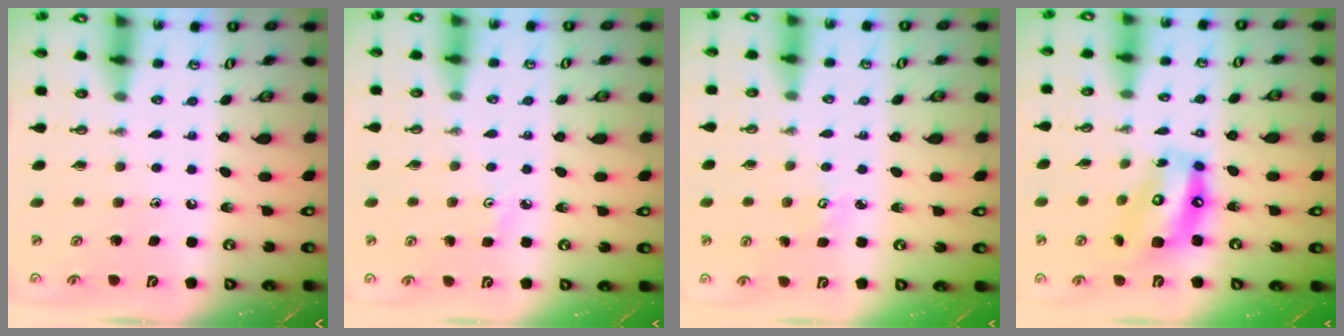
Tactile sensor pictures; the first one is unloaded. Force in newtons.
{"total": 2.8, "press": 2.8, "slide": 0.4}
{"total": 2.8, "press": 2.8, "slide": 0.3}
{"total": 14.1, "press": 14.0, "slide": 1.5}